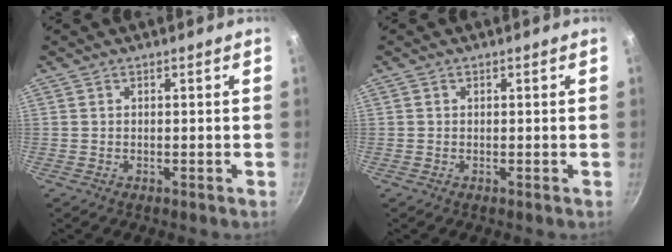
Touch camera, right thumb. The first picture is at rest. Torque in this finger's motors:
{"motor_torque": [-0.04, -0.25, -0.22, 0.18, 0.03]}